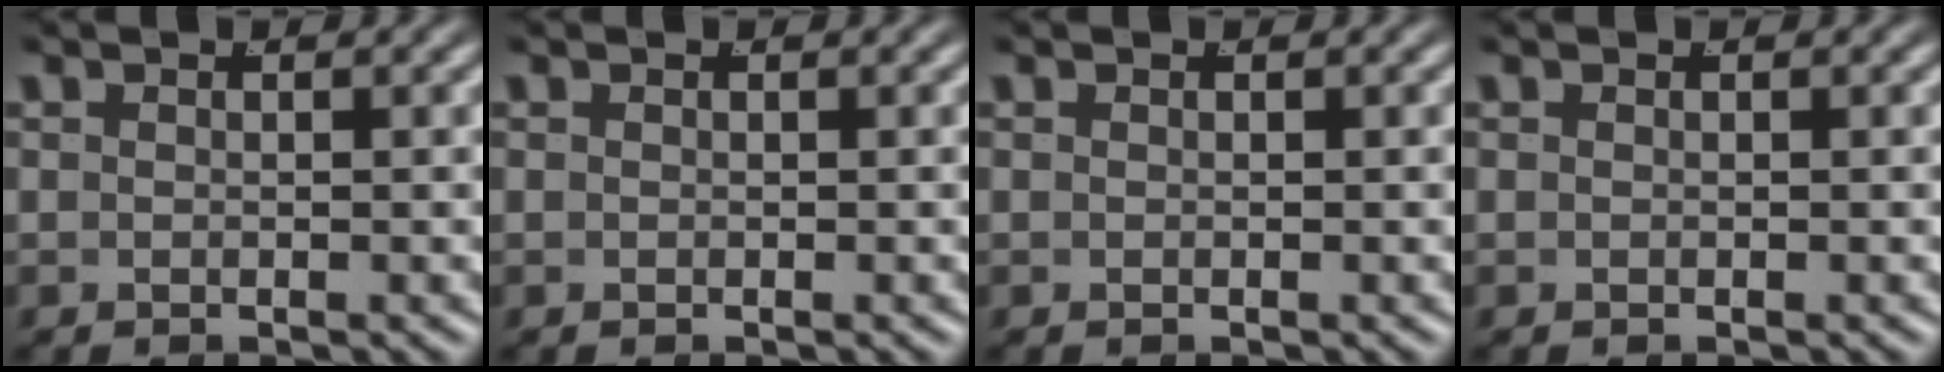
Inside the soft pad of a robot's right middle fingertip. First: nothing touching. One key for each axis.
{"total": 0.0}
{"total": 0.0}
{"total": 0.0}